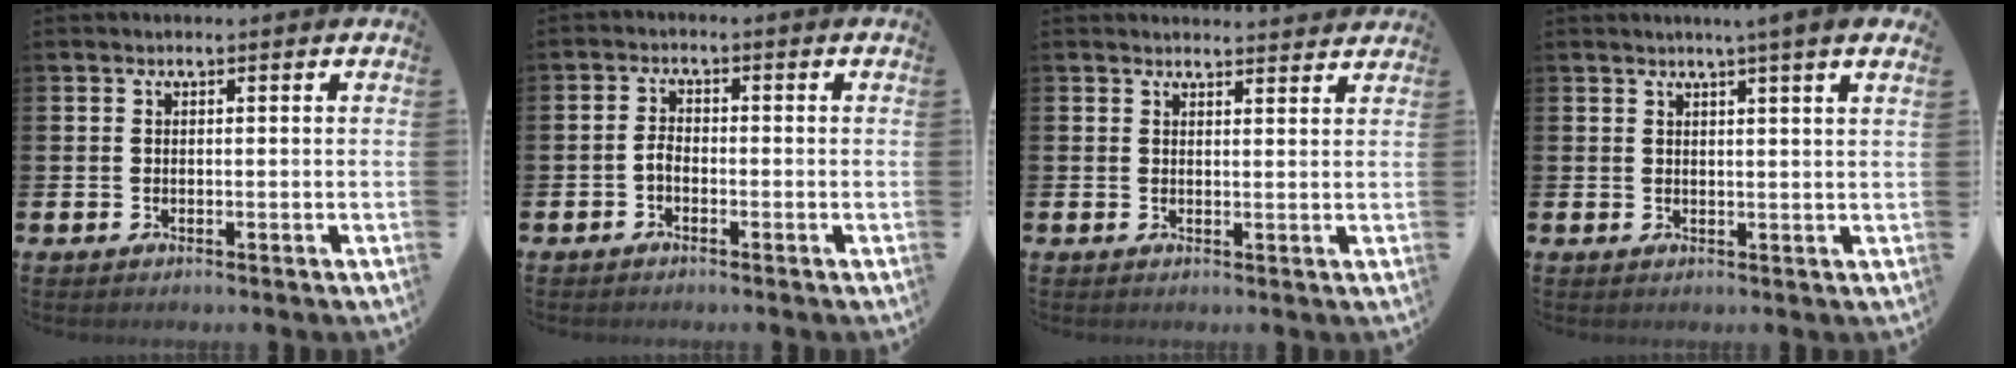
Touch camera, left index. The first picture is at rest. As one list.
[{"total": 1.7, "force": [-0.8, 0.9, 1.1], "torque": [-0.014, 0.001, -0.018]}, {"total": 2.2, "force": [2.2, 0.0, -0.1], "torque": [0.011, -0.018, 0.038]}, {"total": 2.8, "force": [2.2, -0.7, 1.5], "torque": [-0.016, -0.012, 0.036]}]